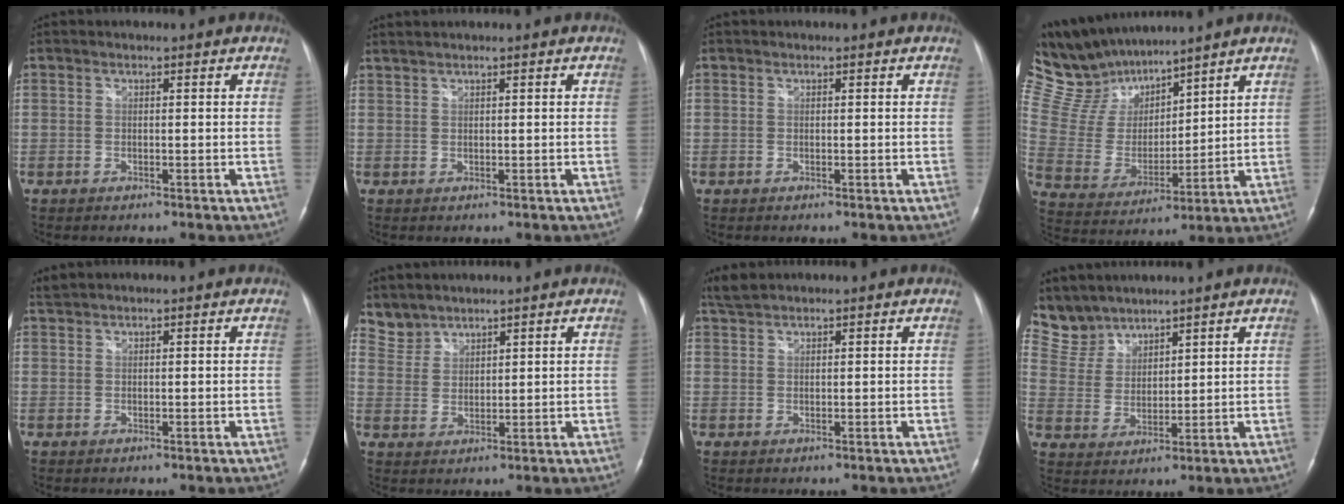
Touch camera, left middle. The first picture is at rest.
{"total": 1.7, "force": [1.5, -0.2, 0.7], "torque": [-0.017, 0.012, 0.033]}
{"total": 0.0}
{"total": 13.0, "force": [11.9, 3.5, 3.7], "torque": [-0.096, 0.016, 0.246]}
{"total": 1.0, "force": [1.0, -0.1, 0.1], "torque": [-0.006, 0.014, 0.026]}
{"total": 3.8, "force": [3.6, 1.2, -0.6], "torque": [0.013, 0.010, 0.080]}
{"total": 2.2, "force": [2.1, 0.2, 0.6], "torque": [-0.018, 0.014, 0.045]}
{"total": 6.7, "force": [6.4, 2.0, -0.3], "torque": [-0.006, 0.010, 0.147]}